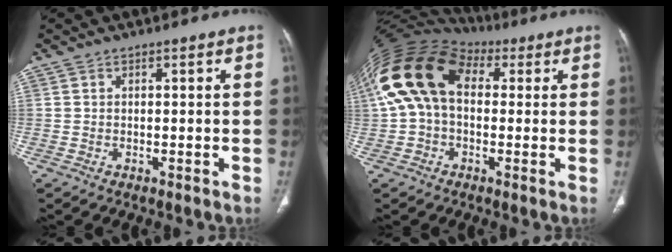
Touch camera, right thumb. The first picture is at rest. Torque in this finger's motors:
{"motor_torque": [1.08, 1.12, 0.49, -0.11, 0.44]}